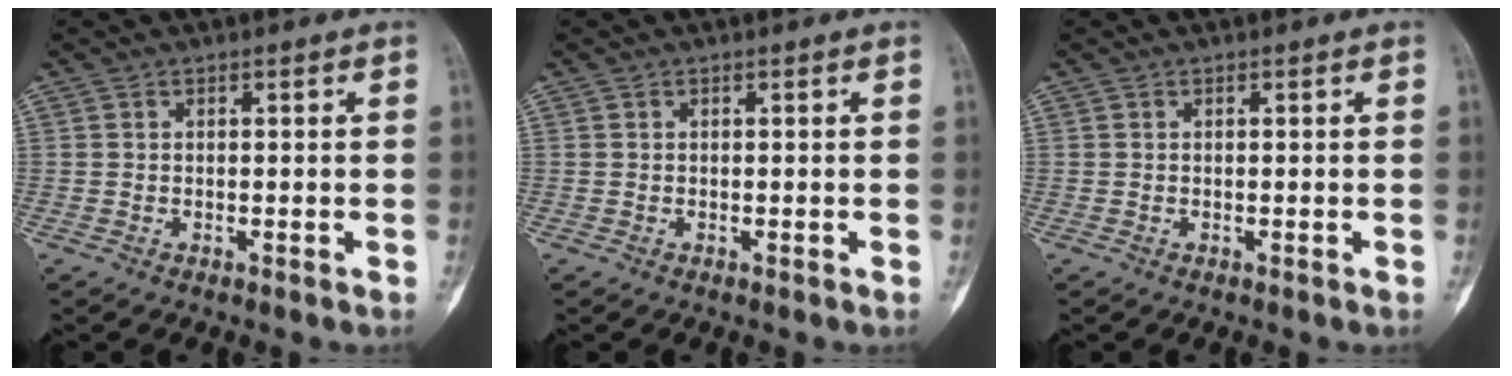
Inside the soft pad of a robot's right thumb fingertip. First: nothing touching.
{"total": 0.0}
{"total": 0.0}